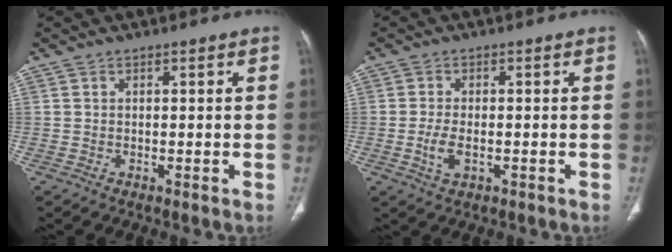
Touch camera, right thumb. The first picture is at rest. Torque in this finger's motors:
{"motor_torque": [-0.25, 0.24, 0.09, 0.57, 0.07]}